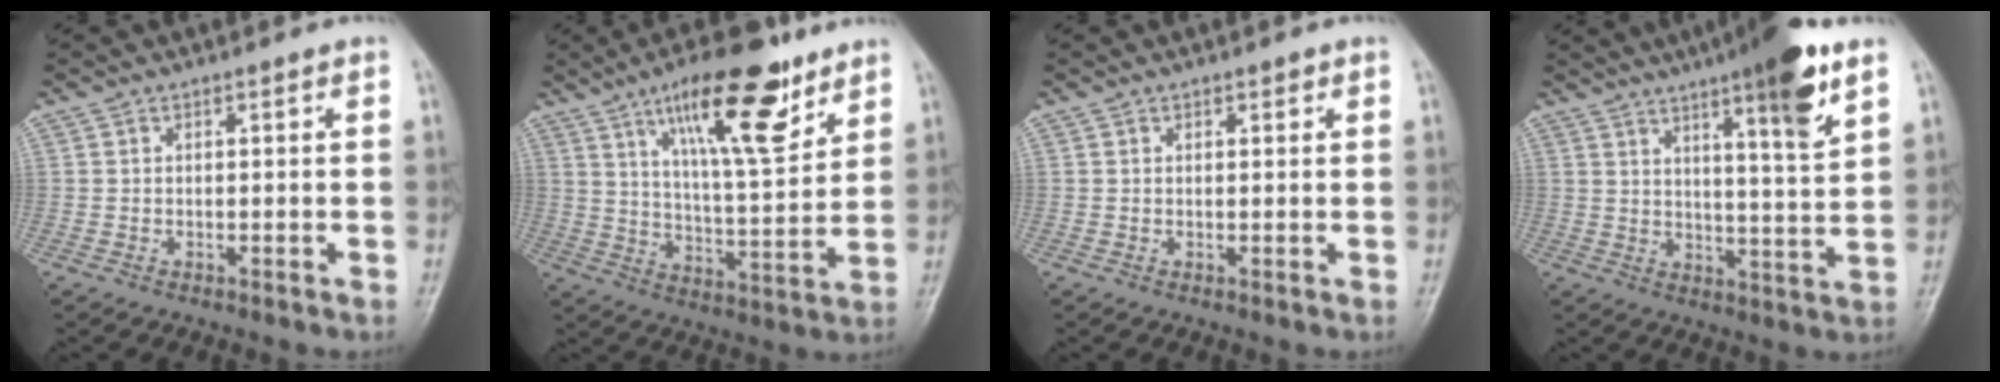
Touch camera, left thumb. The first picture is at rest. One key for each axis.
{"total": 17.7, "fx": 10.3, "fy": 5.4, "fz": 13.3, "tx": -0.185, "ty": -0.051, "tz": 0.171}
{"total": 0.9, "fx": 0.6, "fy": 0.5, "fz": 0.5, "tx": 0.002, "ty": -0.002, "tz": 0.005}
{"total": 13.2, "fx": 7.8, "fy": 1.7, "fz": 10.5, "tx": -0.146, "ty": -0.040, "tz": 0.113}